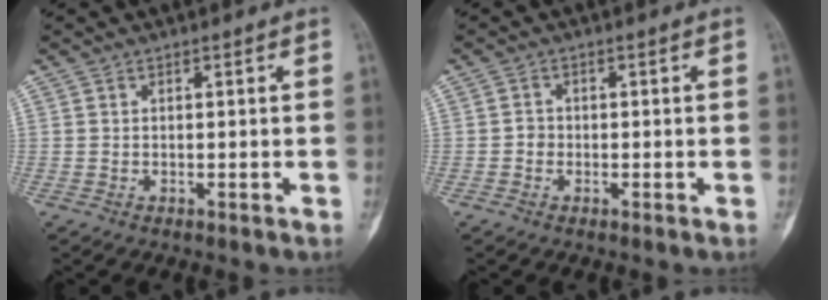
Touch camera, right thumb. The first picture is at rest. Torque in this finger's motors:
{"motor_torque": [0.32, 0.04, 0.29, -0.42, 0.17]}